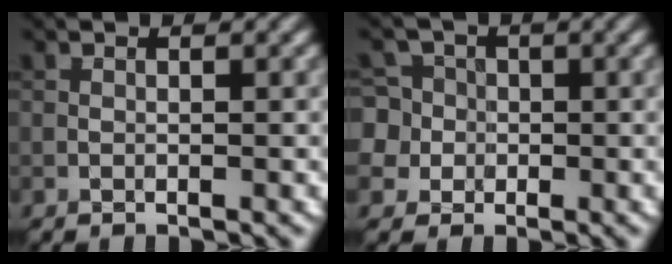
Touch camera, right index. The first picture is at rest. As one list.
[{"total": 6.8, "force": [0.6, 6.4, 2.3], "torque": [-0.042, 0.038, -0.020]}]